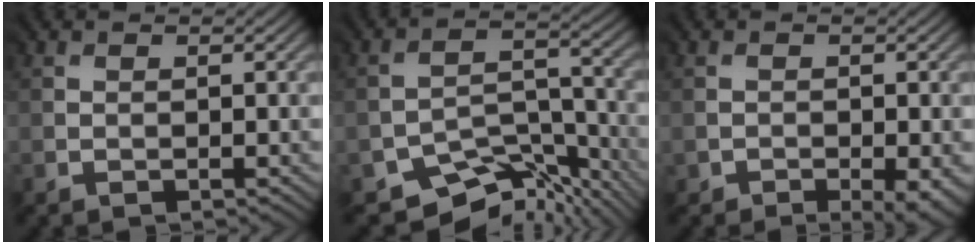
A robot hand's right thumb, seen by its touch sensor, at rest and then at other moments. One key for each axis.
{"total": 8.7, "fx": -7.4, "fy": 3.8, "fz": 2.6, "tx": -0.028, "ty": -0.015, "tz": -0.122}
{"total": 3.6, "fx": -1.8, "fy": 1.4, "fz": 2.8, "tx": -0.041, "ty": -0.010, "tz": -0.022}